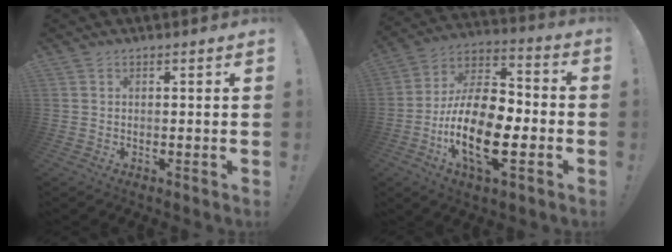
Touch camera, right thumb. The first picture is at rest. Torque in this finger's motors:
{"motor_torque": [0.54, 0.64, 1.50, -1.28, 0.43]}